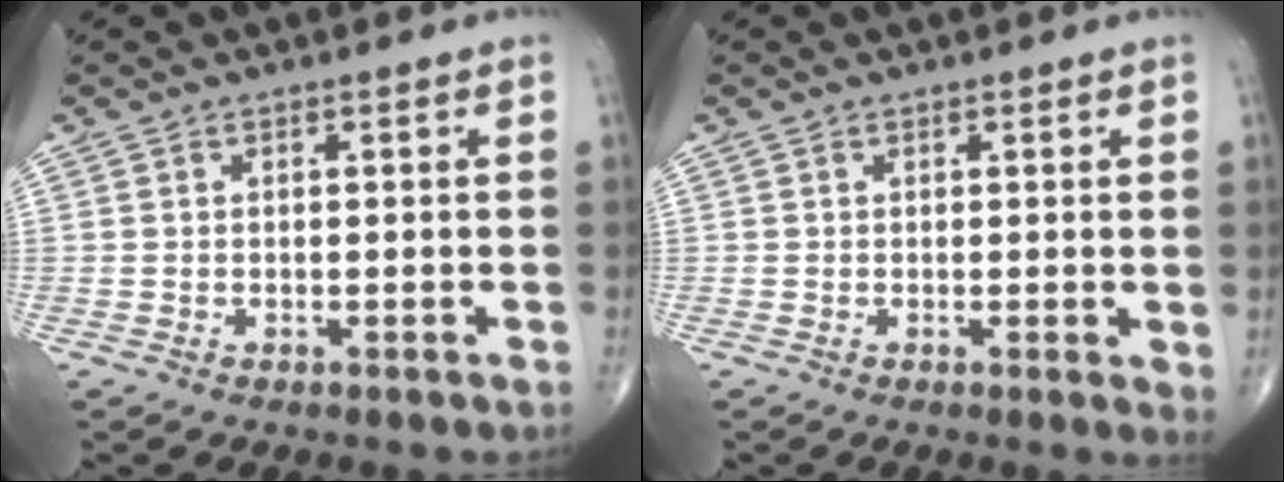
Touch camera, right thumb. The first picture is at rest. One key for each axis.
{"total": 1.8, "fx": 0.5, "fy": 0.6, "fz": 1.6, "tx": -0.023, "ty": -0.008, "tz": 0.007}